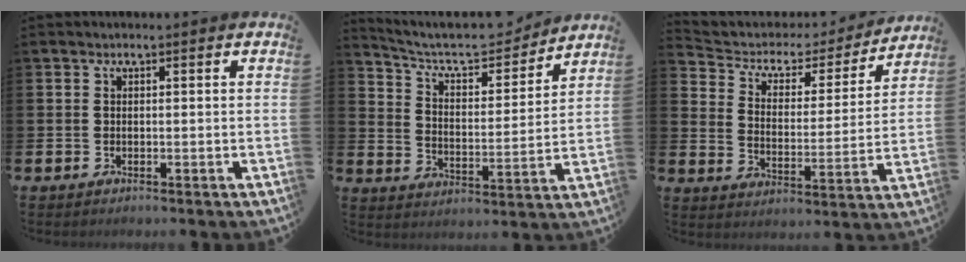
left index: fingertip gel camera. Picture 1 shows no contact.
{"total": 8.1, "force": [7.4, 2.1, 2.7], "torque": [-0.084, -0.052, 0.125]}
{"total": 5.0, "force": [4.1, 2.5, 1.2], "torque": [-0.056, -0.032, 0.062]}